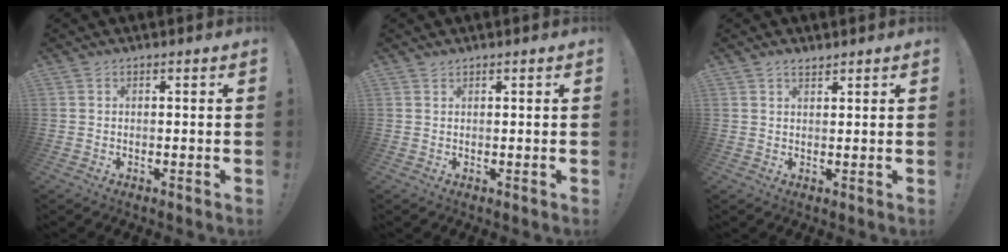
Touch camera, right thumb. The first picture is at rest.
{"total": 0.8, "force": [0.7, 0.3, 0.1], "torque": [0.003, -0.004, 0.013]}
{"total": 2.0, "force": [1.7, 0.7, 0.7], "torque": [-0.003, -0.013, 0.029]}